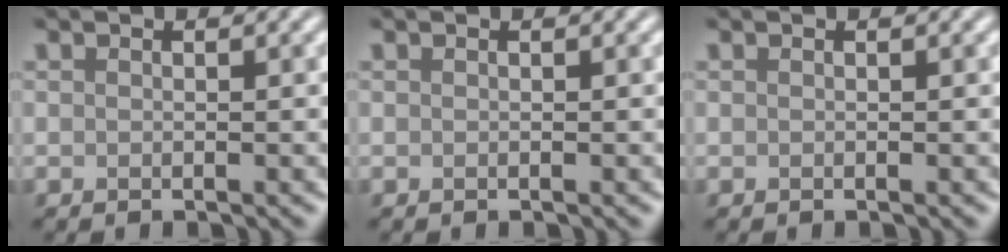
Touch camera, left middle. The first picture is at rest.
{"total": 0.0}
{"total": 0.0}